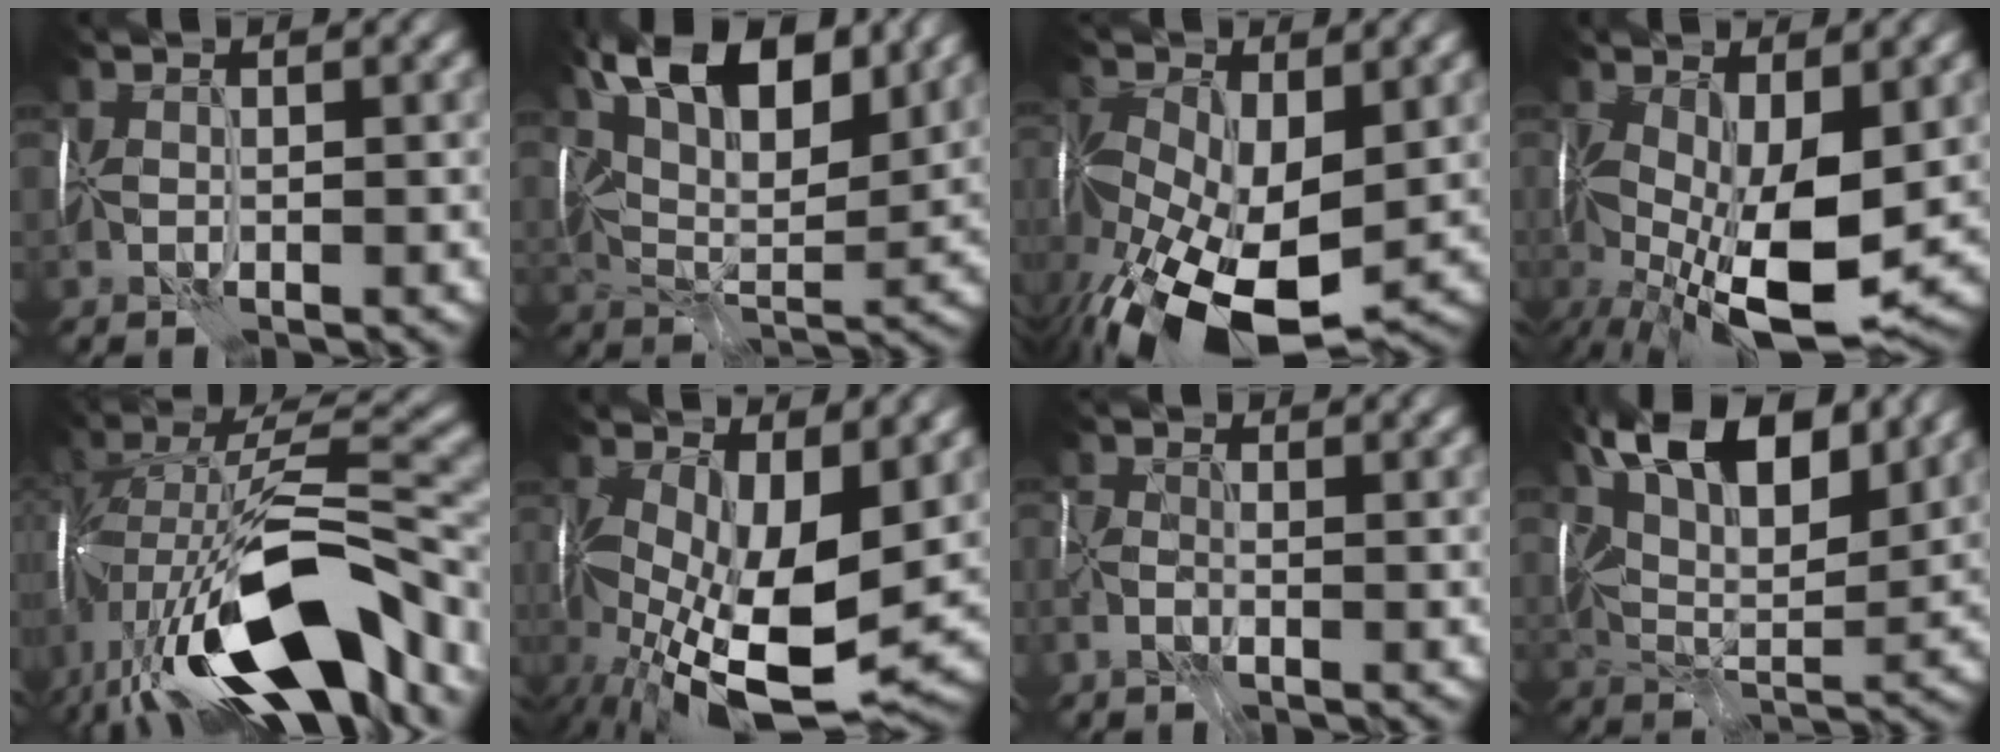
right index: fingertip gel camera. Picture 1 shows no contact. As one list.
[{"total": 12.1, "force": [6.8, 5.2, 8.6], "torque": [-0.139, 0.013, 0.109]}, {"total": 13.0, "force": [-4.4, 7.0, 10.0], "torque": [-0.198, -0.042, -0.069]}, {"total": 11.5, "force": [-3.2, 4.6, 10.1], "torque": [-0.194, -0.019, -0.049]}, {"total": 15.3, "force": [-6.4, 6.8, 12.1], "torque": [-0.224, 0.006, -0.102]}, {"total": 12.9, "force": [-2.8, 5.6, 11.2], "torque": [-0.207, -0.024, -0.040]}, {"total": 1.7, "force": [-1.1, 1.0, 0.9], "torque": [-0.033, -0.005, -0.022]}, {"total": 12.0, "force": [6.7, 5.0, 8.6], "torque": [-0.143, 0.014, 0.109]}]